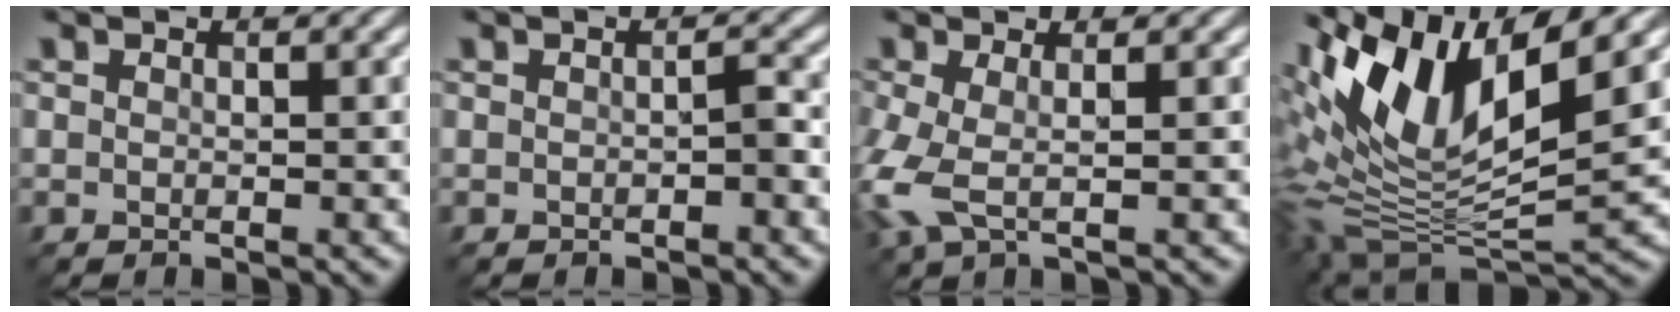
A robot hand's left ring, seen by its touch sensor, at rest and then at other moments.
{"total": 1.0, "force": [-0.3, 0.2, 0.9], "torque": [-0.013, 0.004, -0.003]}
{"total": 3.9, "force": [-0.4, 1.5, 3.5], "torque": [-0.100, -0.007, -0.012]}
{"total": 11.7, "force": [4.1, 5.2, 9.7], "torque": [-0.200, -0.002, 0.076]}